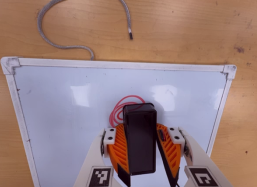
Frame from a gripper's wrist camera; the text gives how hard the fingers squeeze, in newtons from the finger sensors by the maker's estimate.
{"total": 16.5, "left": 19.0, "right": 14.0}